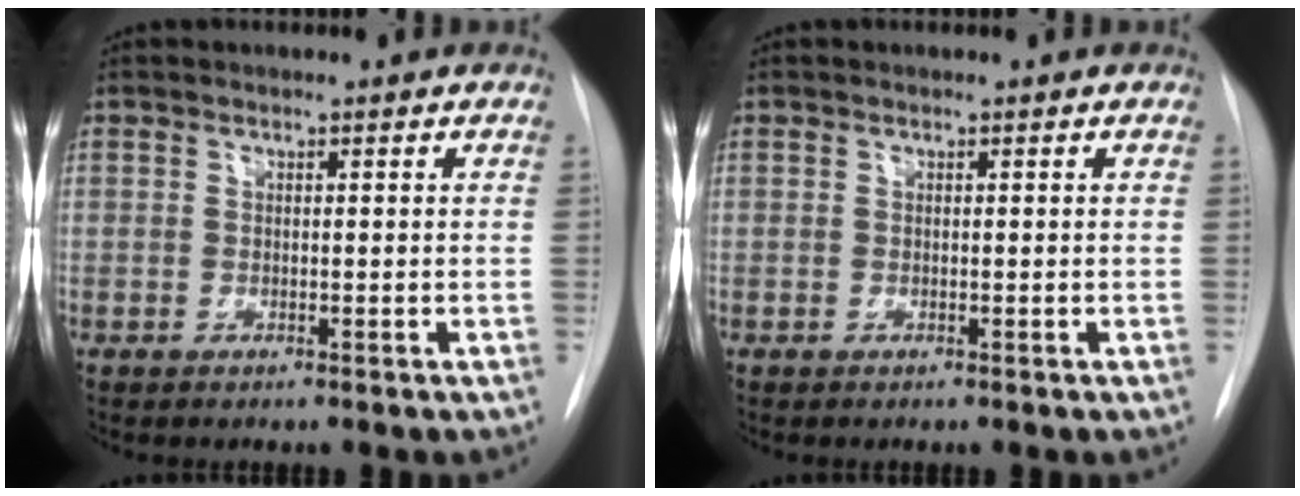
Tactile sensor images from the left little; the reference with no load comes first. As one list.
[{"total": 0.0}]